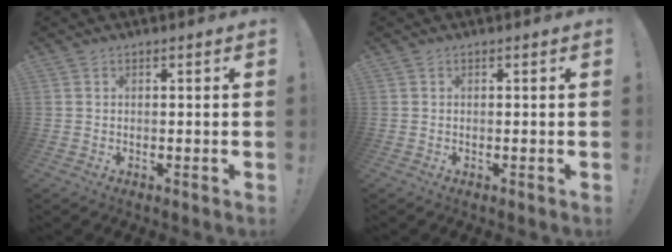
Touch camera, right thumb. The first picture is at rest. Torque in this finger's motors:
{"motor_torque": [0.06, 0.02, 0.30, -0.26, 0.00]}